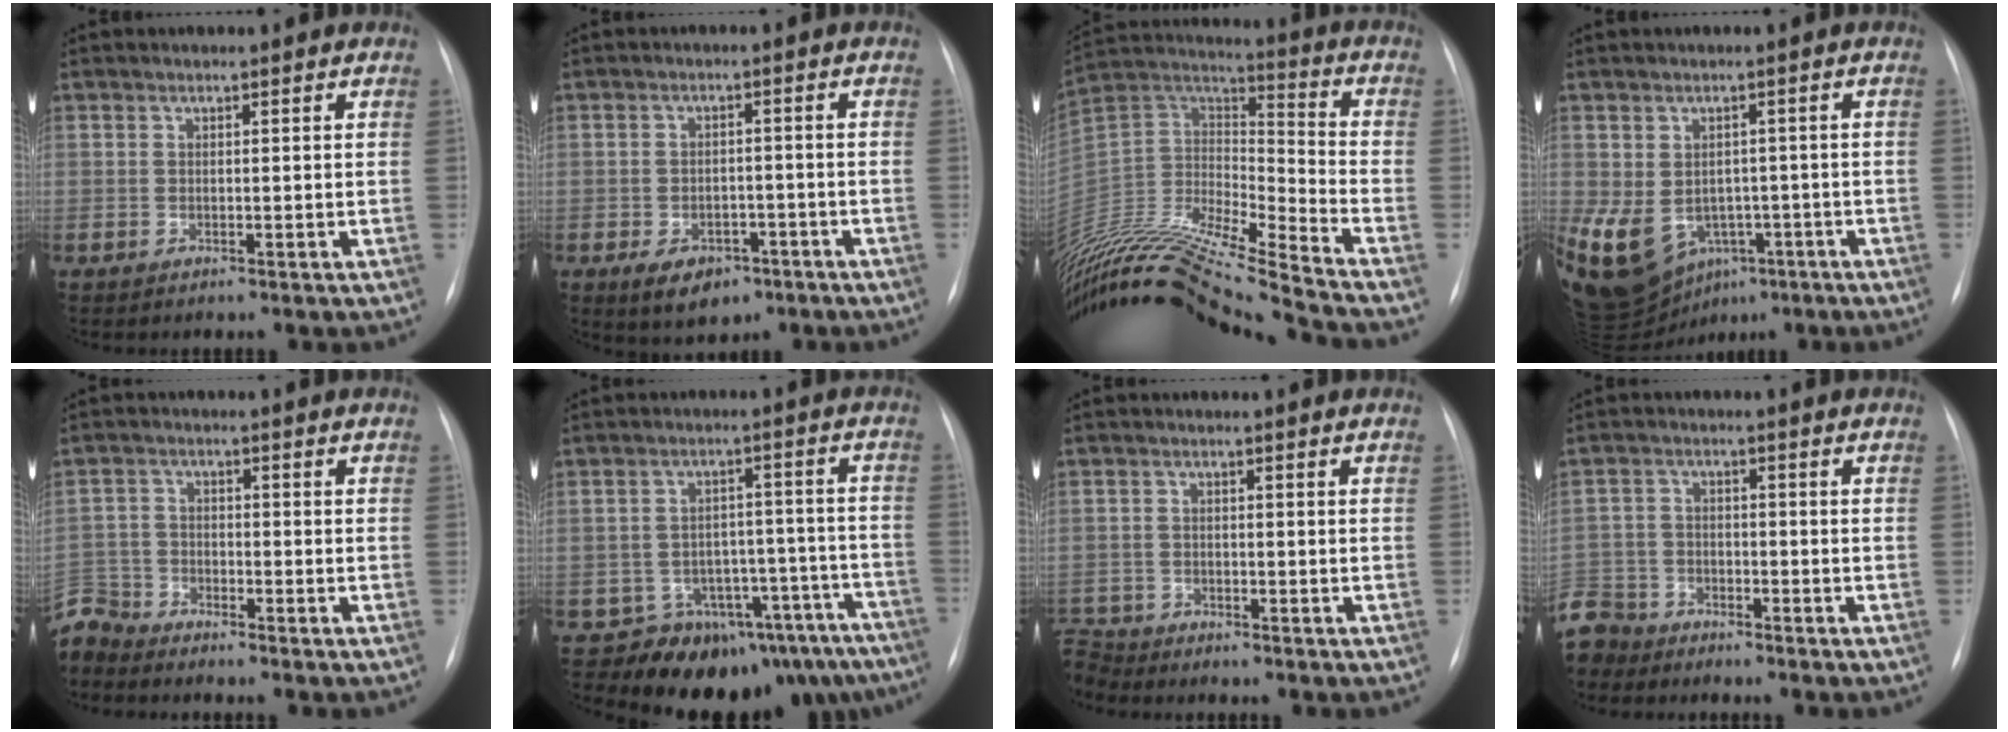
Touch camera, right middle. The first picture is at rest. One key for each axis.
{"total": 6.5, "fx": -3.7, "fy": 4.1, "fz": 3.5, "tx": -0.057, "ty": 0.003, "tz": -0.044}
{"total": 28.3, "fx": -25.2, "fy": 0.2, "fz": 12.8, "tx": -0.281, "ty": -0.034, "tz": -0.435}
{"total": 16.6, "fx": -6.9, "fy": 12.1, "fz": 9.0, "tx": -0.212, "ty": 0.000, "tz": -0.087}
{"total": 6.1, "fx": -5.9, "fy": 1.2, "fz": -0.5, "tx": 0.006, "ty": -0.003, "tz": -0.121}
{"total": 15.0, "fx": -12.9, "fy": 6.9, "fz": 3.3, "tx": -0.009, "ty": 0.067, "tz": -0.158}
{"total": 5.0, "fx": -4.8, "fy": 1.5, "fz": -0.2, "tx": 0.004, "ty": -0.010, "tz": -0.091}
{"total": 8.6, "fx": -7.4, "fy": 4.4, "fz": 0.7, "tx": -0.032, "ty": -0.002, "tz": -0.141}